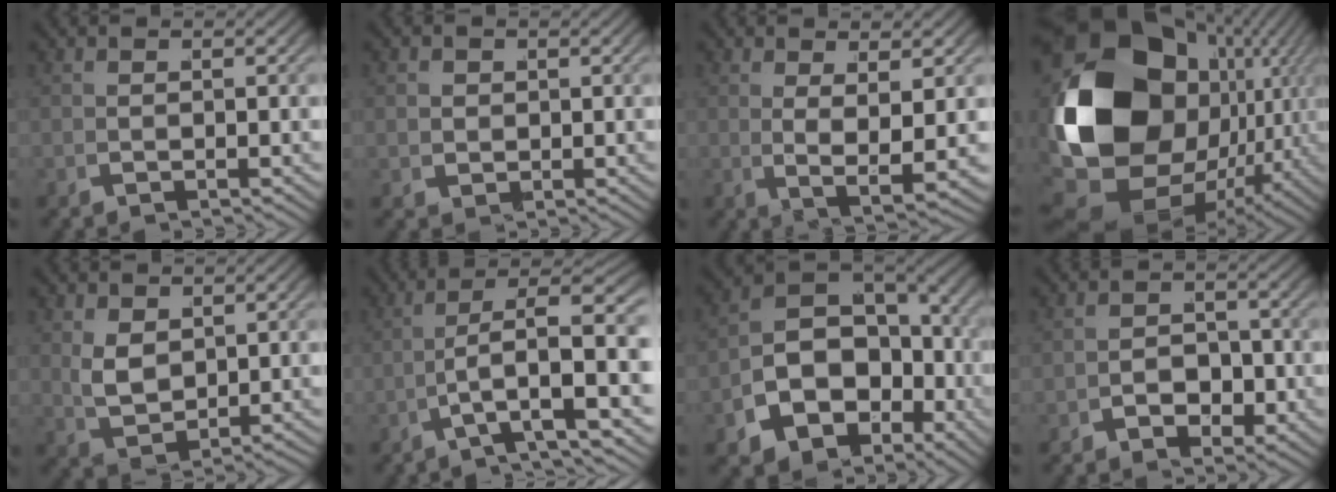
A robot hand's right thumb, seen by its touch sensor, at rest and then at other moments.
{"total": 2.1, "force": [0.6, 1.9, 0.7], "torque": [-0.020, -0.003, 0.014]}
{"total": 4.7, "force": [1.5, 1.4, 4.3], "torque": [-0.083, -0.011, 0.033]}
{"total": 25.8, "force": [-0.9, 17.4, 19.0], "torque": [-0.389, -0.070, 0.021]}
{"total": 3.8, "force": [1.7, 2.3, 2.6], "torque": [-0.060, -0.016, 0.048]}
{"total": 7.4, "force": [0.3, 3.6, 6.4], "torque": [-0.111, -0.030, 0.020]}
{"total": 12.8, "force": [-2.6, 10.2, 7.3], "torque": [-0.154, -0.037, -0.030]}
{"total": 2.4, "force": [-0.7, 1.9, 1.4], "torque": [-0.008, -0.001, -0.013]}